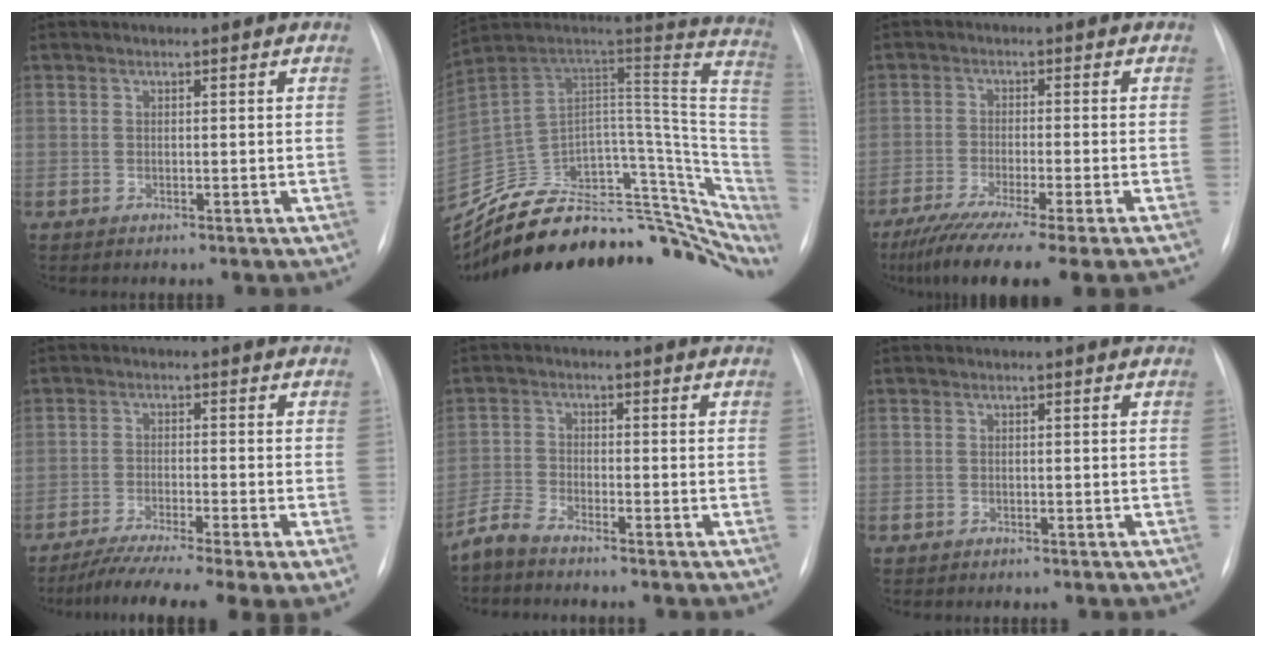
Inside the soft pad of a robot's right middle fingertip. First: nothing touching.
{"total": 32.5, "force": [-25.0, 14.2, 15.2], "torque": [-0.140, 0.038, -0.325]}
{"total": 15.5, "force": [-12.3, -0.9, 9.4], "torque": [-0.128, -0.052, -0.191]}
{"total": 12.6, "force": [-8.9, 0.5, 8.9], "torque": [-0.134, -0.028, -0.143]}
{"total": 3.3, "force": [-3.2, -0.1, 0.7], "torque": [-0.021, -0.015, -0.070]}
{"total": 0.5, "force": [-0.4, 0.3, 0.0], "torque": [-0.009, 0.002, -0.009]}